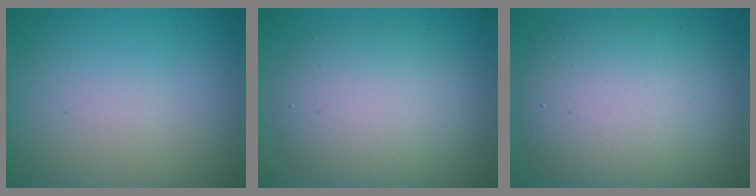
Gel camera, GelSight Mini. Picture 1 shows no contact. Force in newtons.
{"total": 6.0, "press": 6.0, "slide": 0.2}
{"total": 9.6, "press": 9.6, "slide": 0.5}